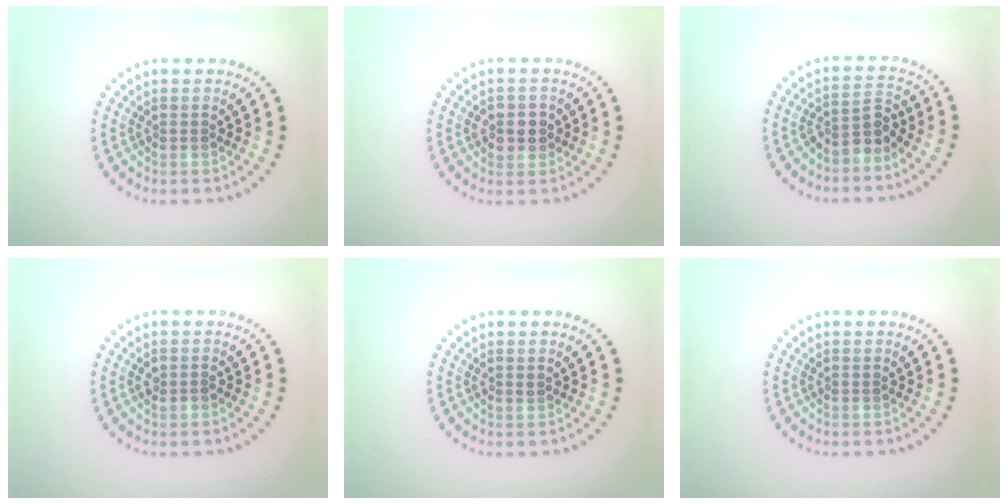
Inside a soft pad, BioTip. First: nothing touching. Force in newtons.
{"total": 2.6, "press": 2.5, "slide": 0.6}
{"total": 2.5, "press": 1.9, "slide": 1.6}
{"total": 1.0, "press": 0.9, "slide": 0.3}
{"total": 0.7, "press": 0.7, "slide": 0.1}
{"total": 0.0}